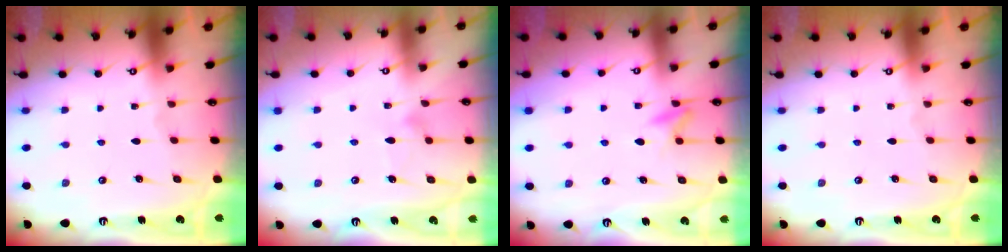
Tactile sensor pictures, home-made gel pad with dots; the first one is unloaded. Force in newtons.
{"total": 9.4, "press": 9.4, "slide": 0.3}
{"total": 5.7, "press": 5.6, "slide": 0.7}
{"total": 0.0}